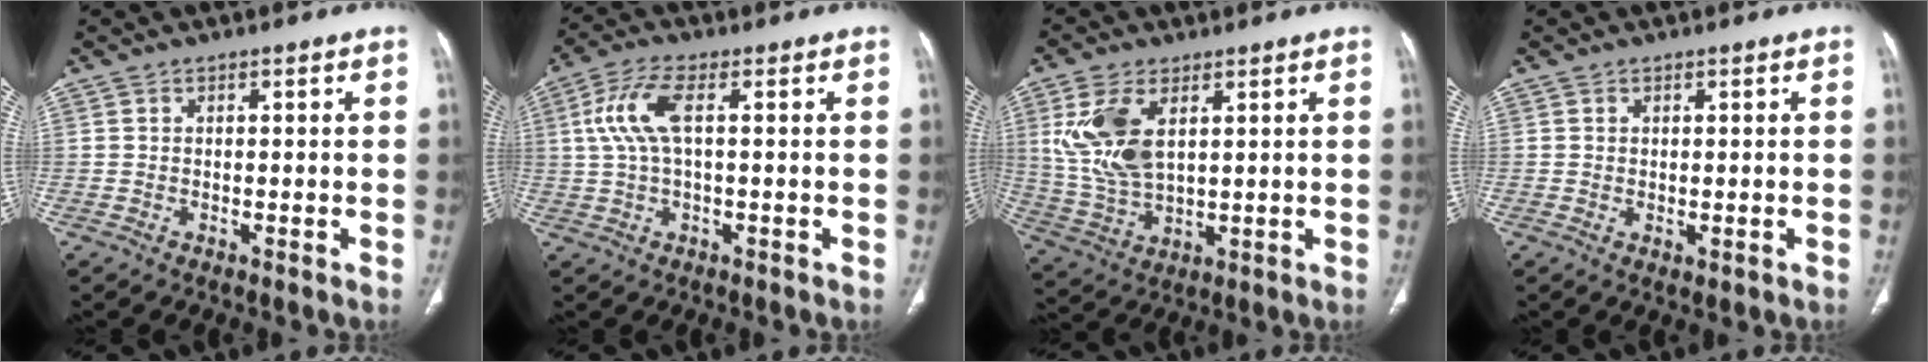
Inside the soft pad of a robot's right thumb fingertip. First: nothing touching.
{"total": 7.4, "force": [1.4, 2.6, 6.8], "torque": [-0.171, 0.018, 0.029]}
{"total": 12.0, "force": [3.8, 6.3, 9.4], "torque": [-0.200, -0.012, 0.086]}
{"total": 0.9, "force": [-0.1, 0.5, 0.7], "torque": [-0.014, -0.005, 0.004]}